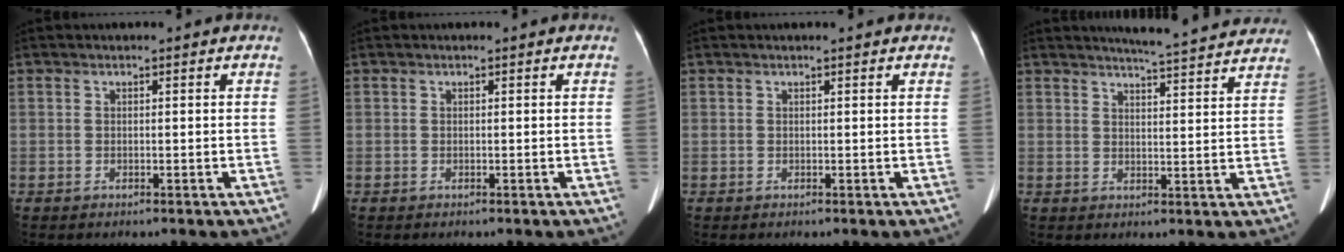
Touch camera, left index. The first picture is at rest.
{"total": 0.0}
{"total": 0.7, "force": [0.6, 0.1, 0.3], "torque": [-0.008, 0.007, 0.009]}
{"total": 12.6, "force": [11.9, 0.4, 4.0], "torque": [-0.052, -0.009, 0.135]}